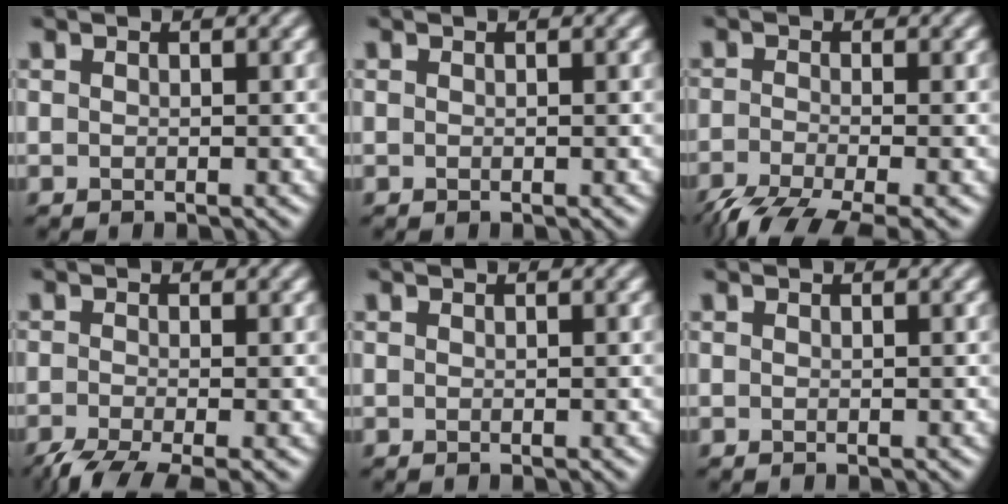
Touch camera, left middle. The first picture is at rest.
{"total": 0.0}
{"total": 6.0, "force": [-4.3, 1.4, 4.0], "torque": [-0.075, -0.016, -0.086]}
{"total": 4.6, "force": [-3.3, 0.8, 3.1], "torque": [-0.058, -0.009, -0.069]}
{"total": 0.0}
{"total": 0.0}